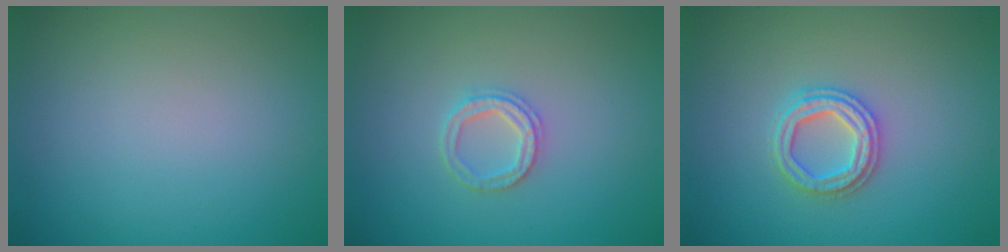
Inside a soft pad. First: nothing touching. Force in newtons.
{"total": 2.1, "press": 2.0, "slide": 0.4}
{"total": 2.7, "press": 2.6, "slide": 0.7}